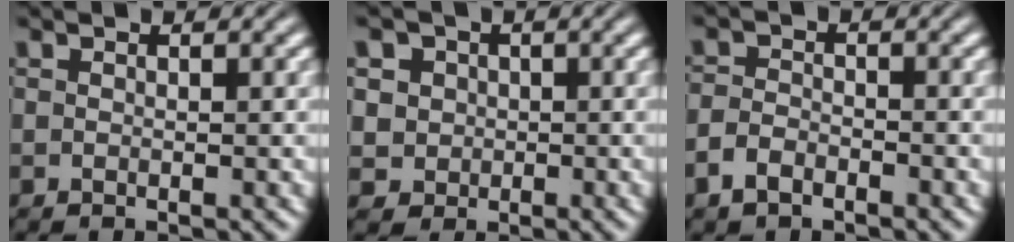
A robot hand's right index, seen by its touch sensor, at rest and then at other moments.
{"total": 7.3, "force": [0.4, 6.8, 2.7], "torque": [-0.069, -0.027, 0.010]}
{"total": 1.9, "force": [-1.8, 0.3, 0.5], "torque": [-0.002, -0.006, -0.030]}